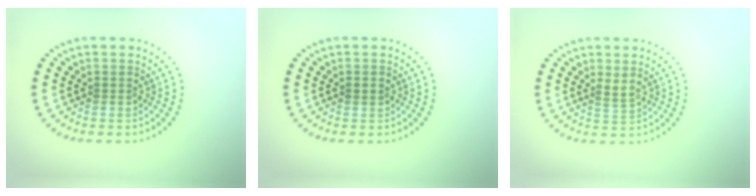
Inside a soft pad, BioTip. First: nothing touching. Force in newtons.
{"total": 1.0, "press": 1.0, "slide": 0.0}
{"total": 1.1, "press": 0.8, "slide": 0.7}